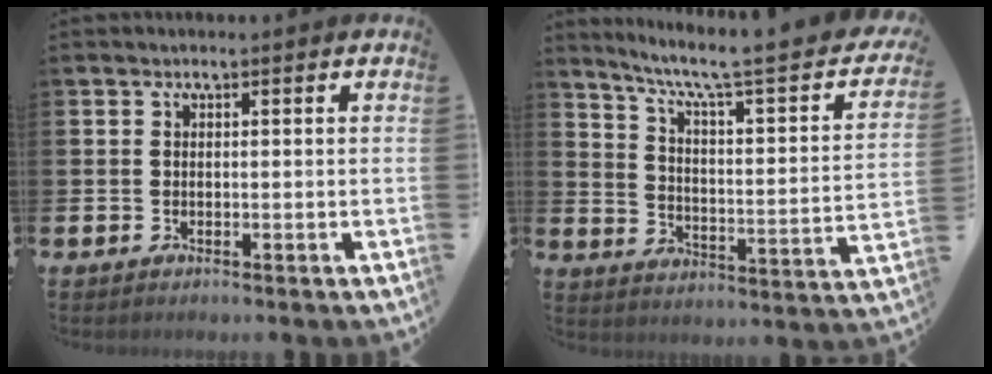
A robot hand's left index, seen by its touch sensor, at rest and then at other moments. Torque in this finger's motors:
{"motor_torque": [0.73, -1.41, 0.34, 0.17]}